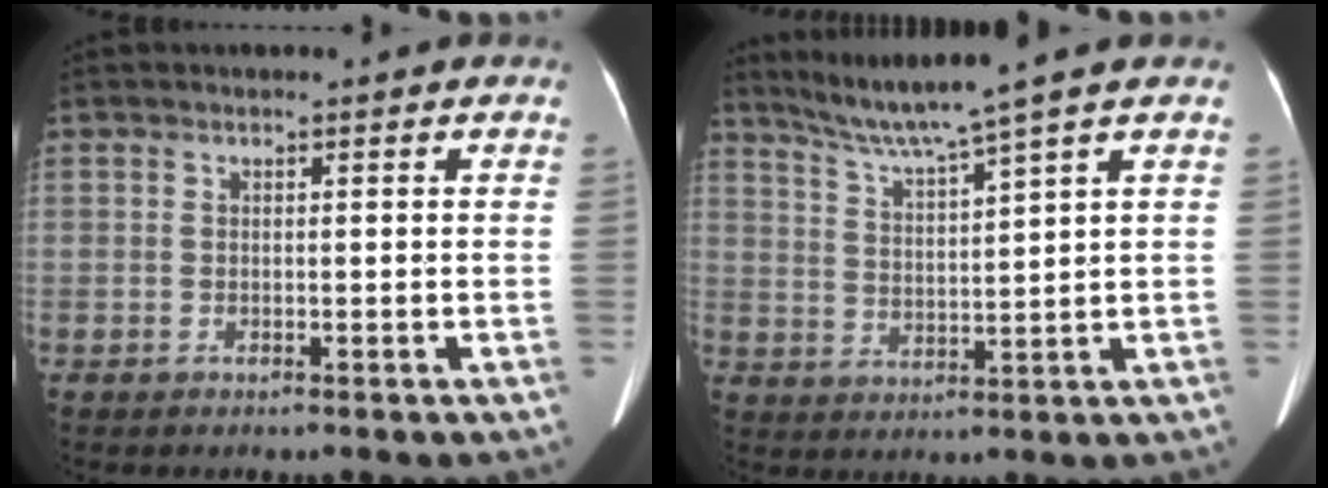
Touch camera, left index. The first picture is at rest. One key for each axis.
{"total": 7.4, "fx": 6.1, "fy": -2.2, "fz": 3.5, "tx": -0.071, "ty": -0.005, "tz": 0.119}